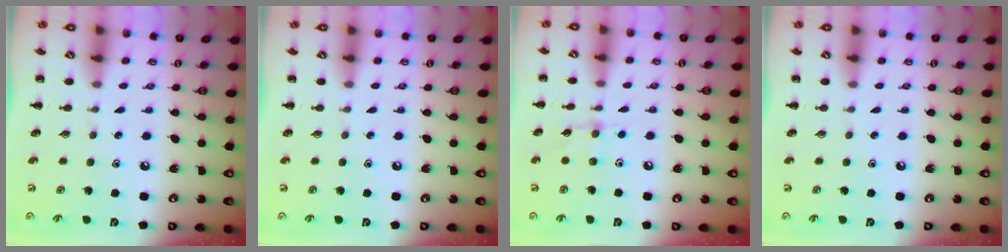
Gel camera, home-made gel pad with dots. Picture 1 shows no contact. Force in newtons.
{"total": 0.0}
{"total": 4.8, "press": 4.6, "slide": 1.4}
{"total": 0.0}